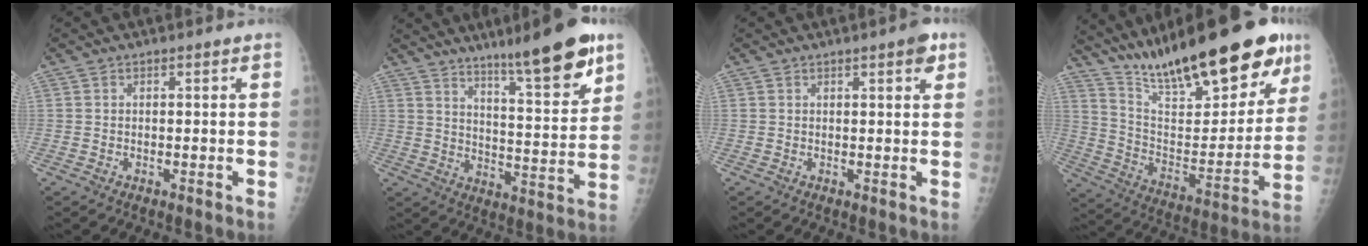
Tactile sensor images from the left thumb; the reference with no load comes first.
{"total": 15.6, "force": [10.4, 2.4, 11.4], "torque": [-0.149, -0.064, 0.165]}
{"total": 2.9, "force": [1.6, 0.7, 2.4], "torque": [-0.025, -0.003, 0.017]}
{"total": 29.4, "force": [20.4, 8.8, 19.2], "torque": [-0.265, -0.065, 0.332]}